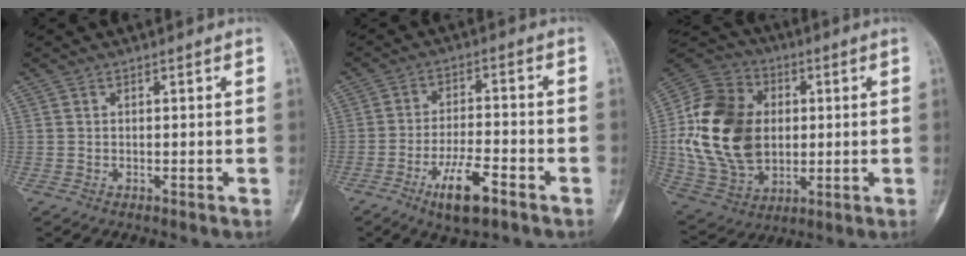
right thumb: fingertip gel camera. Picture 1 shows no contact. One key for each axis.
{"total": 9.2, "fx": -5.1, "fy": 2.9, "fz": 7.1, "tx": -0.128, "ty": 0.023, "tz": -0.086}
{"total": 22.4, "fx": 1.4, "fy": 16.5, "fz": 15.1, "tx": -0.274, "ty": 0.002, "tz": 0.036}